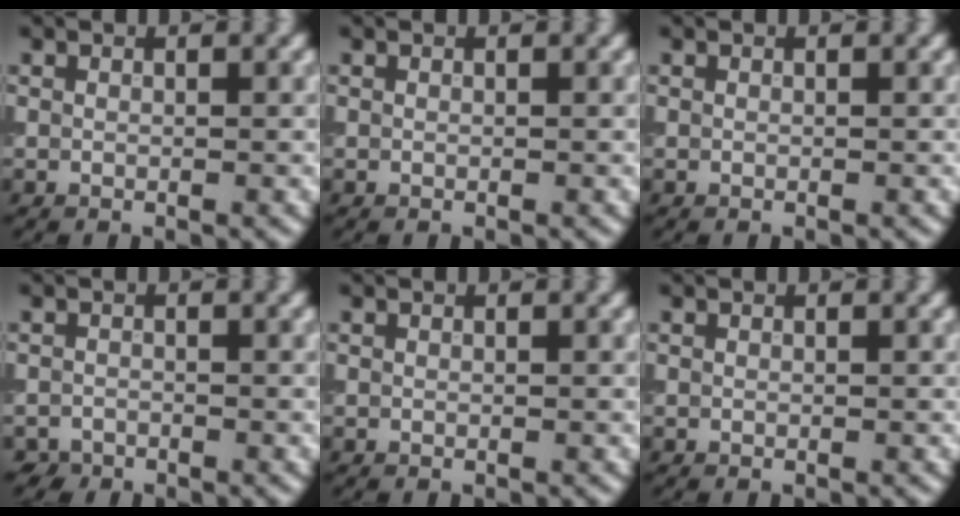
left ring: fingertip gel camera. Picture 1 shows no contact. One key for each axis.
{"total": 0.0}
{"total": 0.0}
{"total": 1.0, "fx": -0.9, "fy": 0.5, "fz": -0.2, "tx": 0.009, "ty": 0.001, "tz": -0.016}
{"total": 0.0}
{"total": 0.0}